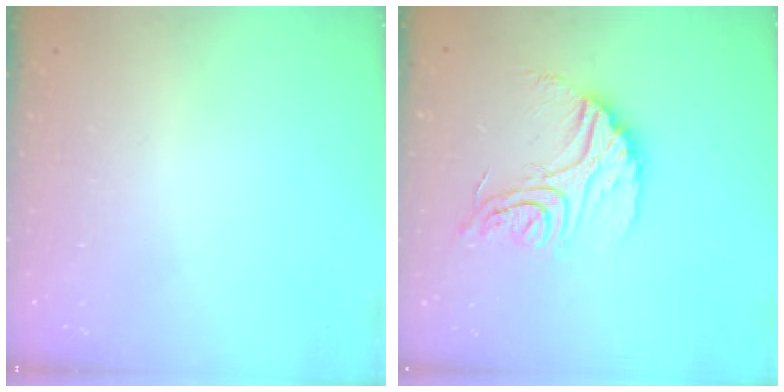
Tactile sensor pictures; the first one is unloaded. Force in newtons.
{"total": 16.5, "press": 16.5, "slide": 1.6}